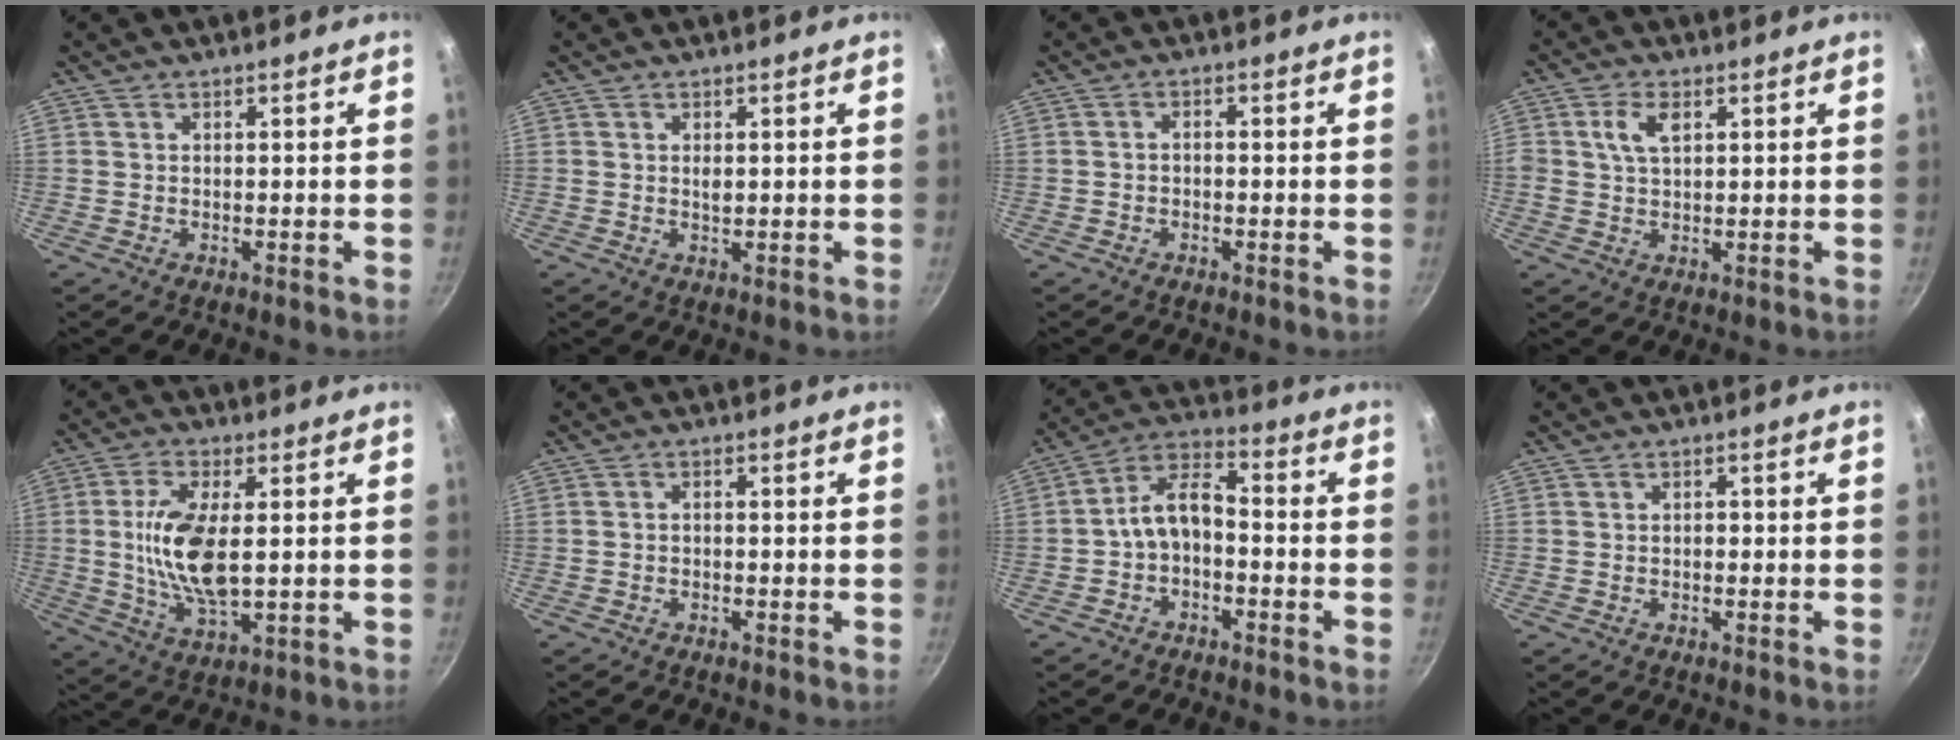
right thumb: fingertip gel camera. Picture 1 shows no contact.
{"total": 1.3, "force": [0.3, 0.6, 1.0], "torque": [-0.017, -0.001, 0.004]}
{"total": 1.3, "force": [-0.7, 0.7, 0.9], "torque": [-0.016, 0.013, -0.013]}
{"total": 4.8, "force": [1.6, 2.8, 3.6], "torque": [-0.057, 0.001, 0.028]}
{"total": 12.7, "force": [0.9, 5.5, 11.4], "torque": [-0.220, -0.008, 0.019]}
{"total": 1.0, "force": [-0.5, 0.6, 0.6], "torque": [-0.013, 0.009, -0.010]}
{"total": 8.4, "force": [-2.2, 5.0, 6.4], "torque": [-0.107, 0.052, -0.048]}
{"total": 0.9, "force": [-0.2, 0.6, 0.6], "torque": [-0.008, 0.004, -0.005]}